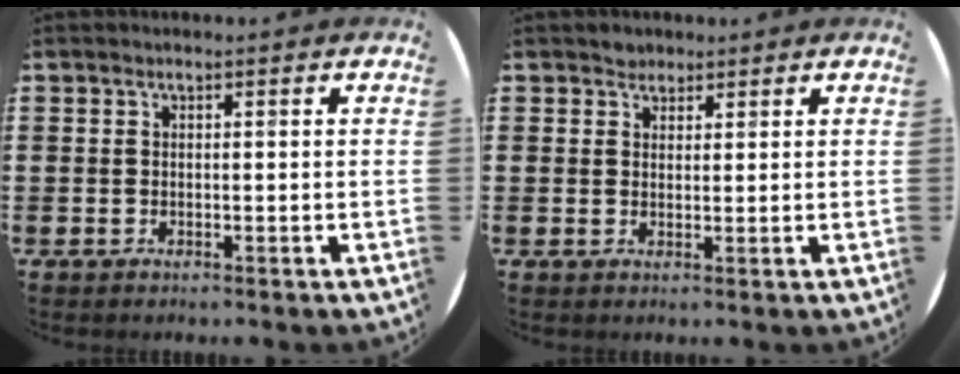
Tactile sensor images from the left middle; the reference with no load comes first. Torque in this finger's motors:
{"motor_torque": [0.28, -0.18, 0.00, 0.00]}